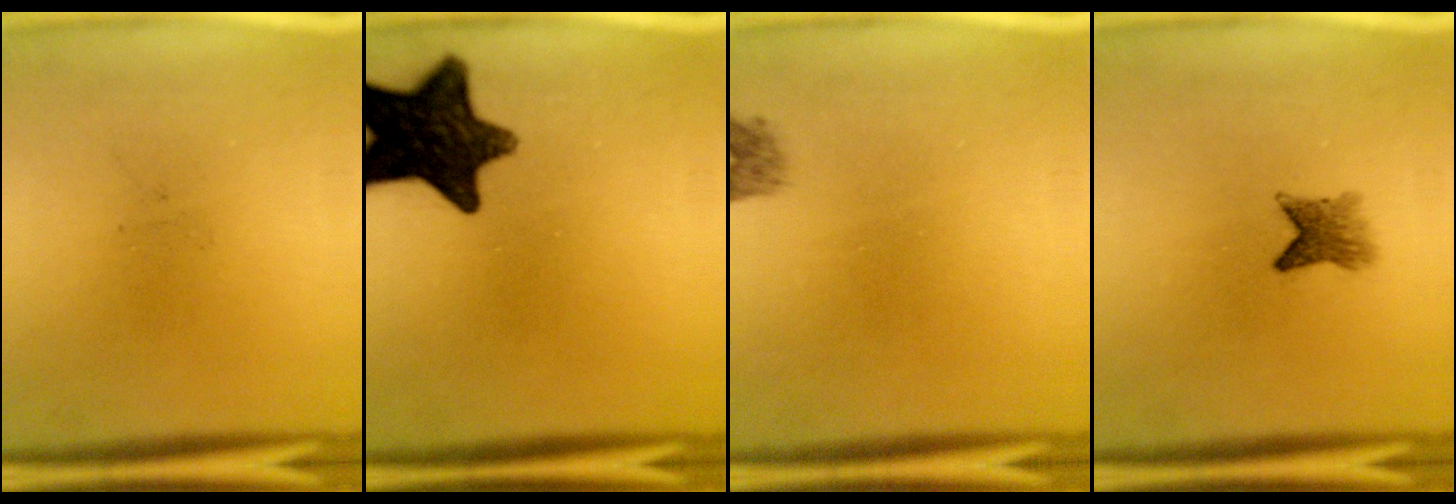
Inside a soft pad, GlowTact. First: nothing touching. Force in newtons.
{"total": 14.2}
{"total": 1.4}
{"total": 3.0}